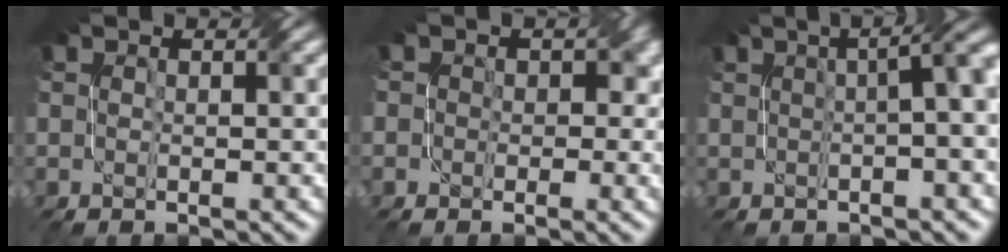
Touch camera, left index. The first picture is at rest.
{"total": 4.0, "force": [0.0, 3.4, 2.0], "torque": [-0.003, 0.011, -0.007]}
{"total": 7.2, "force": [1.2, 2.9, 6.5], "torque": [-0.023, 0.043, -0.006]}